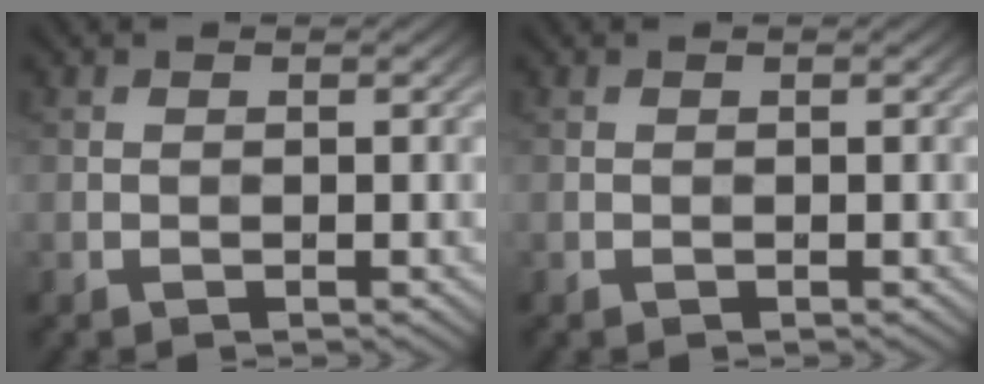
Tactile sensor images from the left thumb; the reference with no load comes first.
{"total": 0.0}